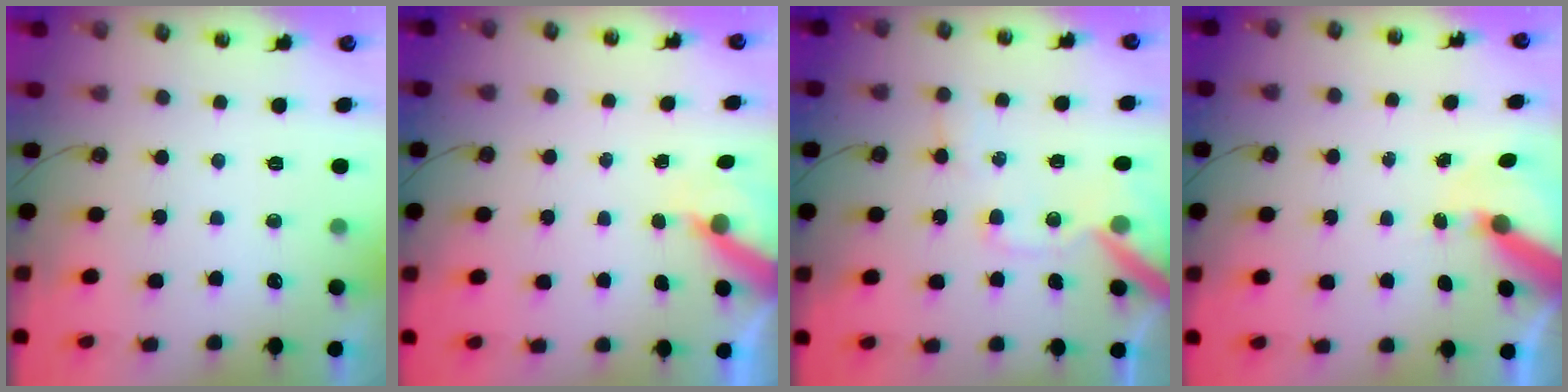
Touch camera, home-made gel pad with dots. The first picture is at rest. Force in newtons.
{"total": 6.3, "press": 6.2, "slide": 0.7}
{"total": 12.8, "press": 12.7, "slide": 1.6}
{"total": 8.9, "press": 8.8, "slide": 1.2}